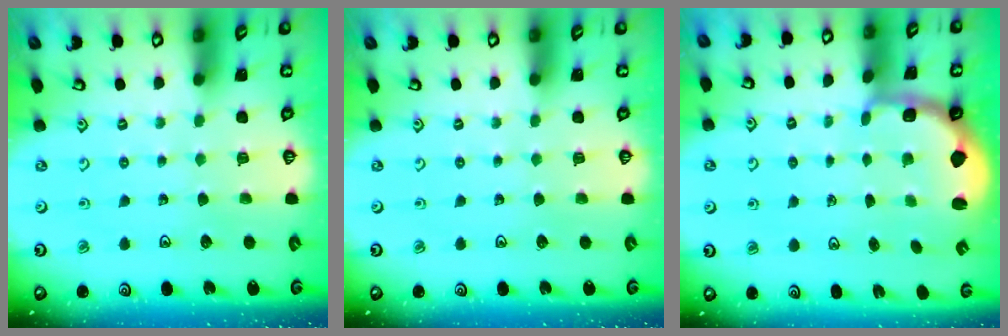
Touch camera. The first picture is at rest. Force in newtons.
{"total": 0.0}
{"total": 2.2, "press": 1.5, "slide": 1.6}